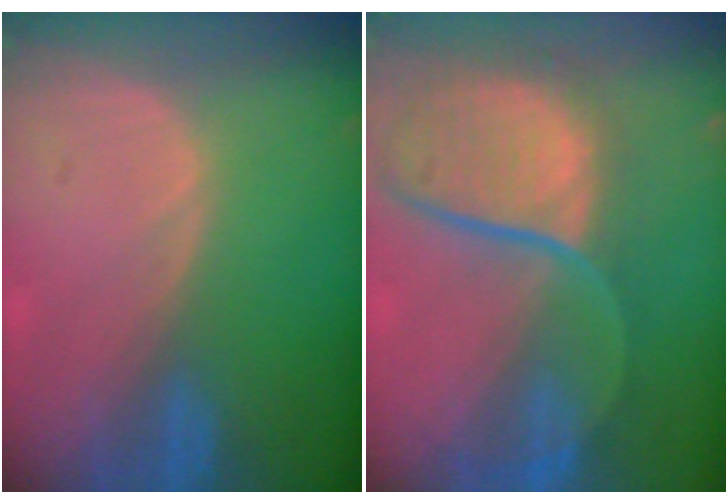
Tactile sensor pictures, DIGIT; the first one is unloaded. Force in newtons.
{"total": 12.0, "press": 9.9, "slide": 6.9}